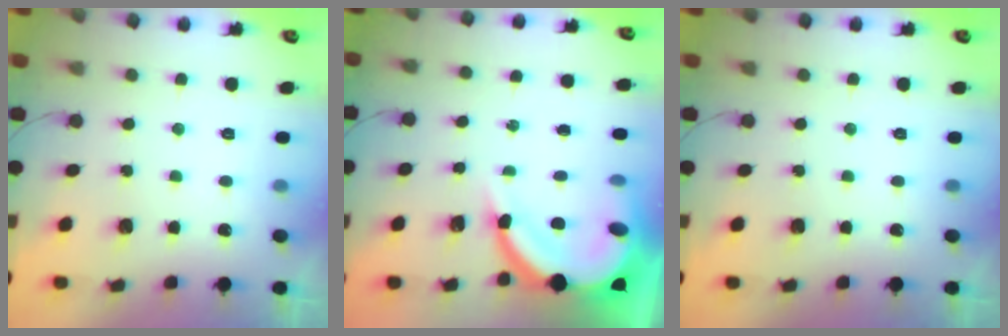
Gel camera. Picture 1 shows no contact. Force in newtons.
{"total": 14.5, "press": 14.4, "slide": 1.3}
{"total": 0.0}